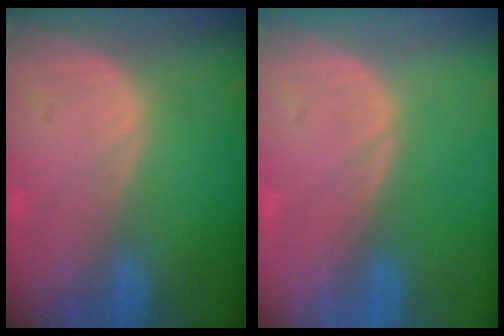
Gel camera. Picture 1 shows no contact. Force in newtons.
{"total": 0.0}